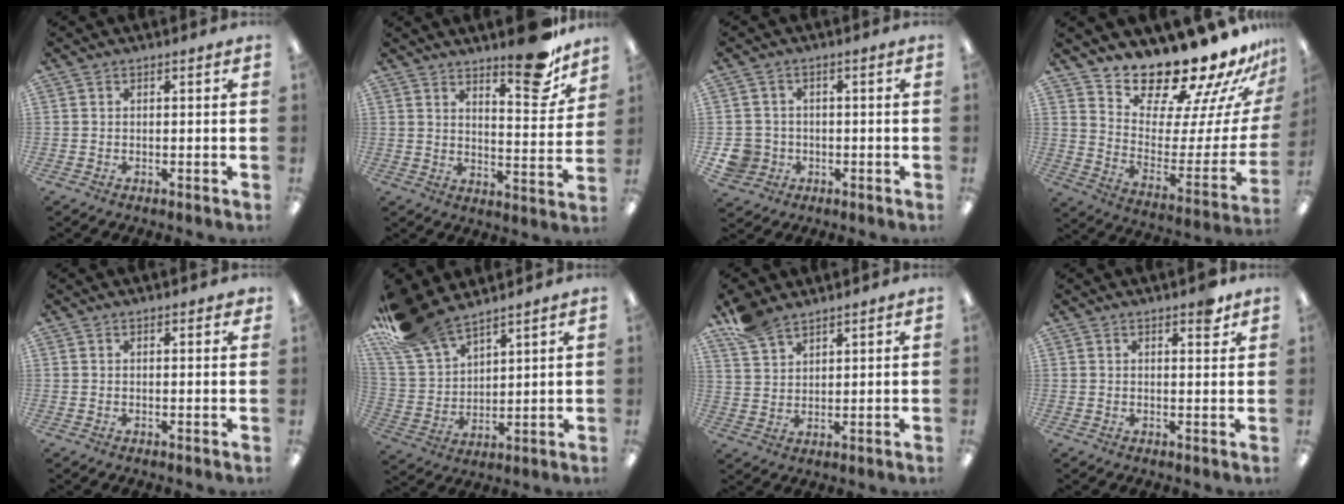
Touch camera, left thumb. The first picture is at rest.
{"total": 13.6, "force": [10.5, 4.3, 7.5], "torque": [-0.078, -0.081, 0.173]}
{"total": 5.6, "force": [-1.4, 5.3, 1.3], "torque": [-0.034, 0.012, -0.024]}
{"total": 18.0, "force": [16.5, 4.2, 5.7], "torque": [-0.091, -0.148, 0.277]}
{"total": 1.0, "force": [0.8, 0.4, 0.5], "torque": [0.006, -0.004, 0.011]}
{"total": 15.3, "force": [12.7, 5.9, 6.2], "torque": [-0.161, -0.064, 0.238]}
{"total": 7.7, "force": [6.3, 3.4, 2.9], "torque": [-0.074, -0.021, 0.122]}
{"total": 3.8, "force": [2.7, 1.4, 2.3], "torque": [-0.019, -0.011, 0.042]}